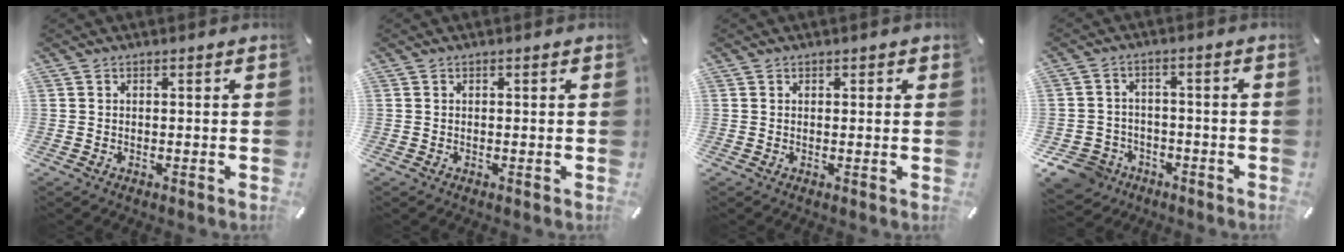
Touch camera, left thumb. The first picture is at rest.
{"total": 0.0}
{"total": 0.6, "force": [0.4, 0.4, 0.2], "torque": [0.003, -0.001, 0.006]}
{"total": 7.7, "force": [-4.7, 5.9, 1.5], "torque": [-0.044, 0.034, -0.088]}